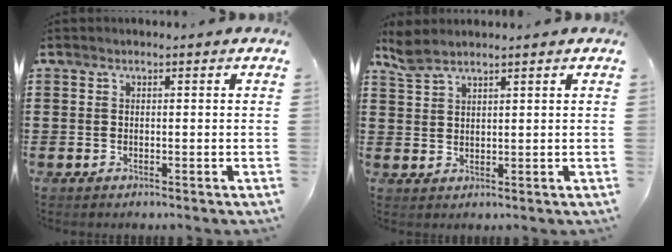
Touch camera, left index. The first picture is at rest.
{"total": 2.8, "force": [2.4, 0.7, 1.2], "torque": [-0.030, 0.002, 0.047]}